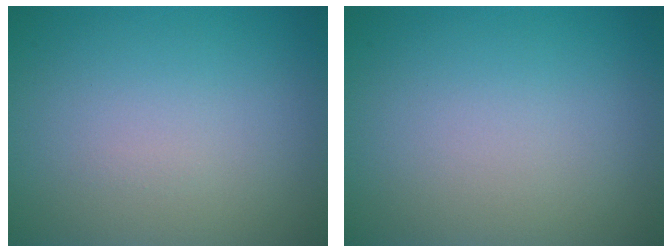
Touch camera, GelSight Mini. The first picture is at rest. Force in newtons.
{"total": 0.0}